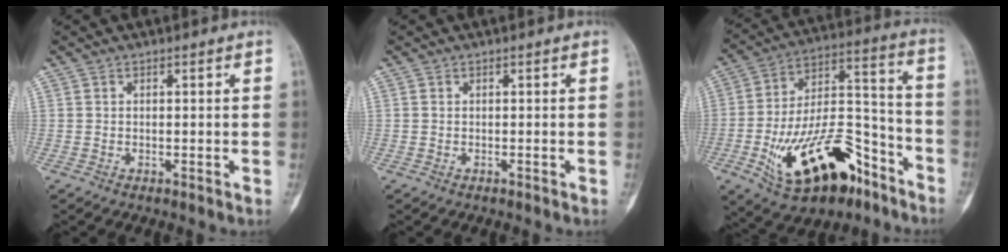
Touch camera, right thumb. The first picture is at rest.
{"total": 0.0}
{"total": 25.1, "force": [-12.4, 12.1, 18.2], "torque": [-0.310, 0.077, -0.194]}